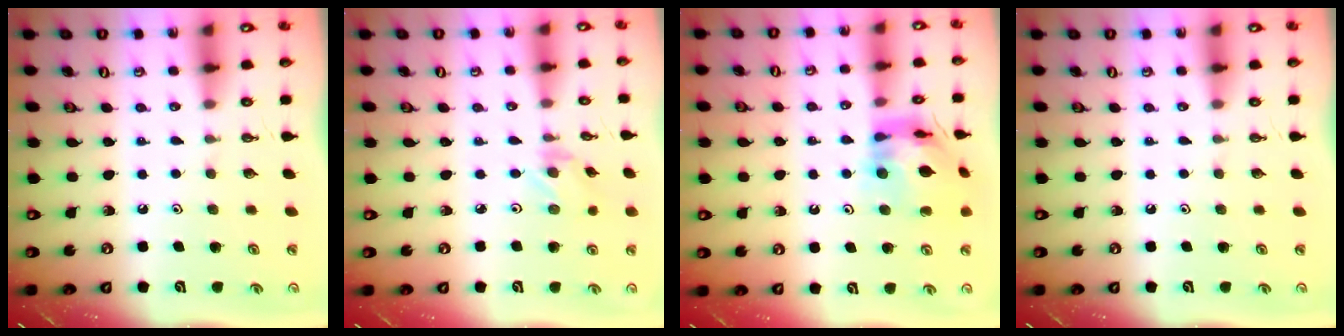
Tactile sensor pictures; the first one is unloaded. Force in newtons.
{"total": 0.8, "press": 0.6, "slide": 0.5}
{"total": 13.2, "press": 13.1, "slide": 1.7}
{"total": 0.0}